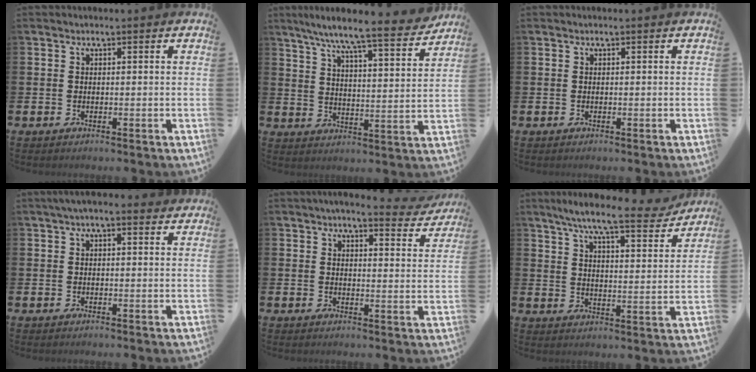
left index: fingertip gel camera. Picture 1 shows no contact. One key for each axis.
{"total": 8.9, "fx": 7.9, "fy": 0.1, "fz": 3.9, "tx": -0.095, "ty": -0.054, "tz": 0.133}
{"total": 0.0}
{"total": 1.9, "fx": 1.4, "fy": 0.5, "fz": 1.2, "tx": -0.013, "ty": 0.002, "tz": 0.021}
{"total": 4.3, "fx": 4.1, "fy": 0.4, "fz": 1.3, "tx": -0.020, "ty": -0.023, "tz": 0.067}
{"total": 8.7, "fx": 7.6, "fy": 0.9, "fz": 4.1, "tx": -0.090, "ty": -0.041, "tz": 0.129}